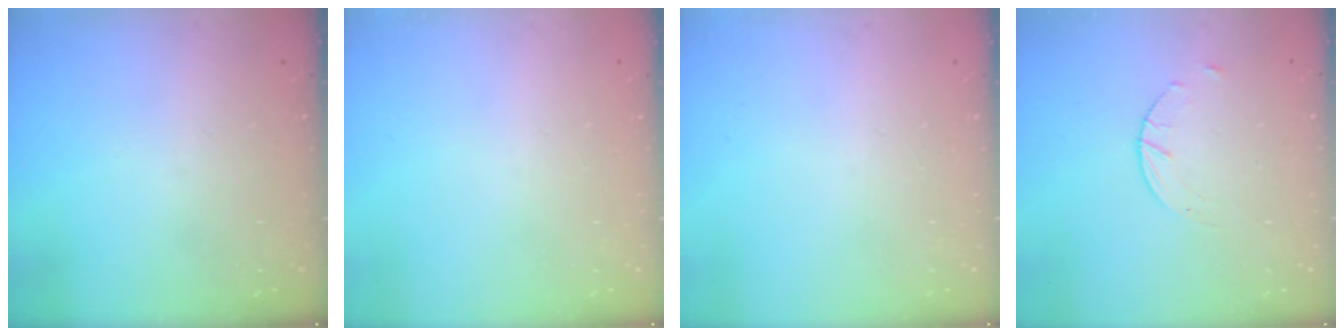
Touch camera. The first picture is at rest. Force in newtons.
{"total": 0.0}
{"total": 0.0}
{"total": 3.0, "press": 3.0, "slide": 0.4}